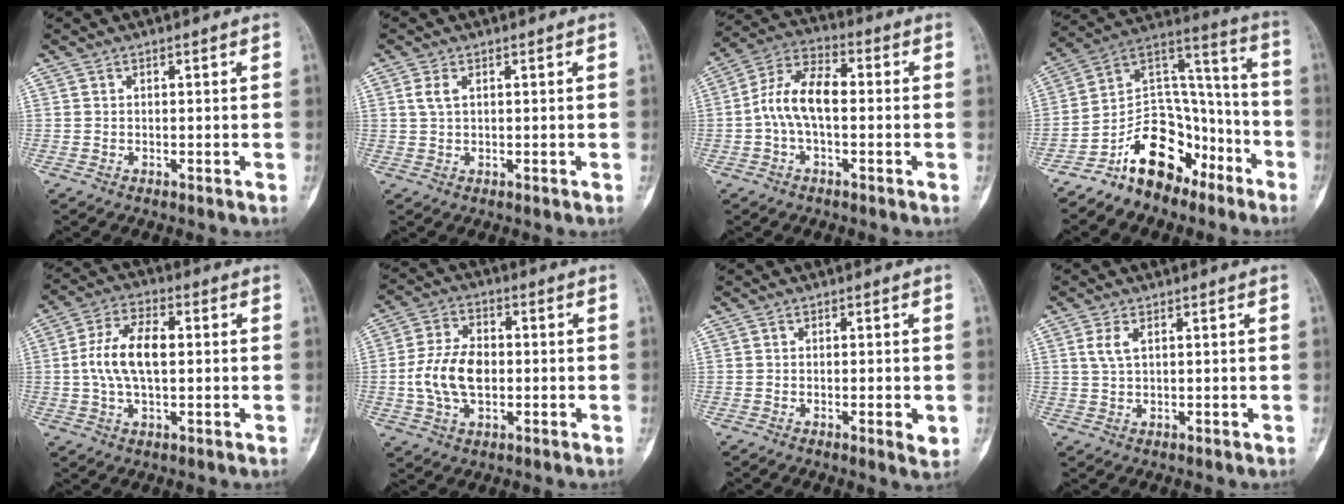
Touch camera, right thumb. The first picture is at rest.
{"total": 2.3, "force": [0.8, 1.2, 1.8], "torque": [-0.042, 0.007, 0.021]}
{"total": 10.1, "force": [-0.7, 5.4, 8.5], "torque": [-0.163, 0.035, -0.022]}
{"total": 16.6, "force": [-10.2, 10.4, 7.9], "torque": [-0.089, 0.120, -0.180]}
{"total": 10.8, "force": [0.6, 5.5, 9.2], "torque": [-0.184, 0.016, 0.009]}
{"total": 11.0, "force": [-0.9, 7.0, 8.4], "torque": [-0.155, 0.014, -0.019]}
{"total": 3.0, "force": [-0.6, 0.8, 2.9], "torque": [-0.042, -0.008, -0.009]}
{"total": 2.9, "force": [1.1, 1.2, 2.4], "torque": [-0.057, 0.004, 0.028]}